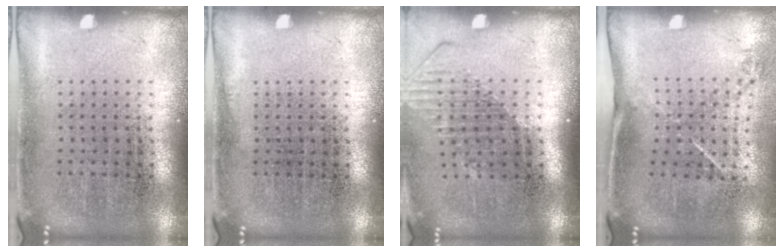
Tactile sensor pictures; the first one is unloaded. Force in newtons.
{"total": 0.0}
{"total": 1.6, "press": 1.2, "slide": 1.0}
{"total": 1.5, "press": 1.0, "slide": 1.1}